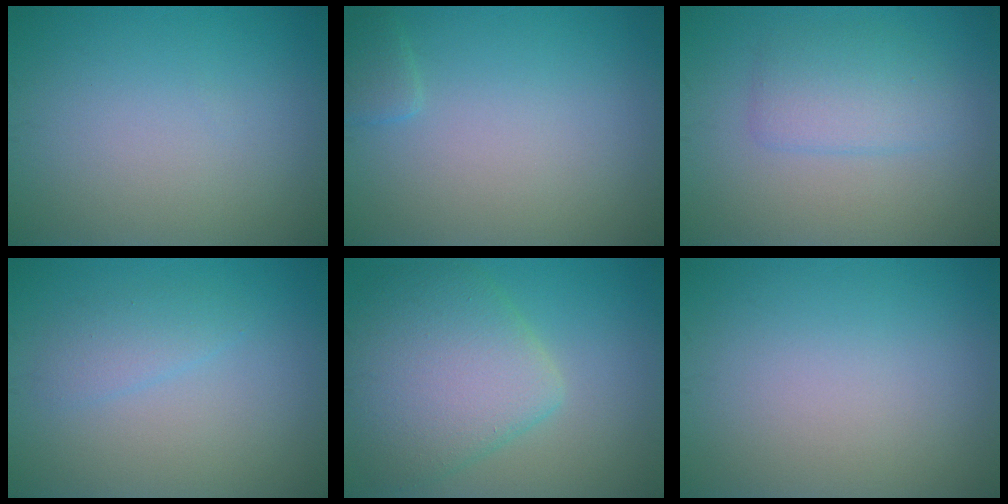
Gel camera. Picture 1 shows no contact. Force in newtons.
{"total": 1.1, "press": 1.1, "slide": 0.1}
{"total": 3.0, "press": 3.0, "slide": 0.1}
{"total": 1.6, "press": 1.6, "slide": 0.1}
{"total": 7.4, "press": 7.4, "slide": 0.3}
{"total": 0.0}